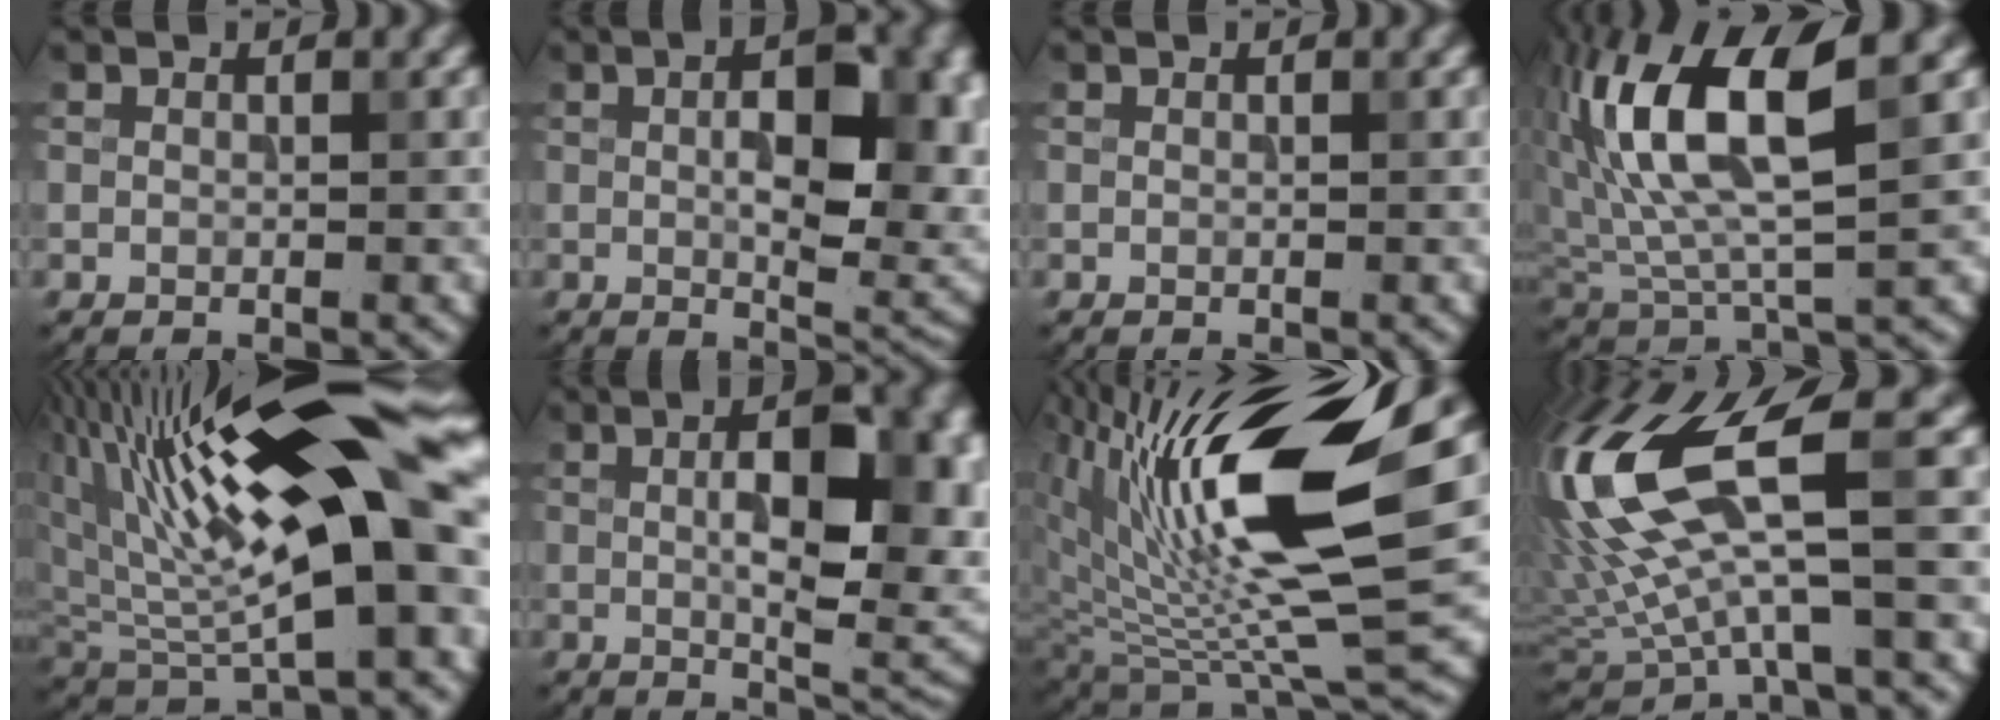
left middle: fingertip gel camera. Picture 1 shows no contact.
{"total": 10.4, "force": [0.9, 4.8, 9.1], "torque": [-0.123, -0.001, 0.021]}
{"total": 0.0}
{"total": 10.9, "force": [3.3, 3.7, 9.7], "torque": [-0.200, 0.011, 0.063]}
{"total": 18.3, "force": [4.7, 5.8, 16.7], "torque": [-0.271, 0.024, 0.070]}
{"total": 11.7, "force": [0.9, 4.8, 10.6], "torque": [-0.133, 0.006, 0.017]}
{"total": 16.2, "force": [4.9, 5.5, 14.4], "torque": [-0.259, -0.009, 0.086]}
{"total": 12.7, "force": [2.7, 3.7, 11.8], "torque": [-0.255, 0.007, 0.053]}